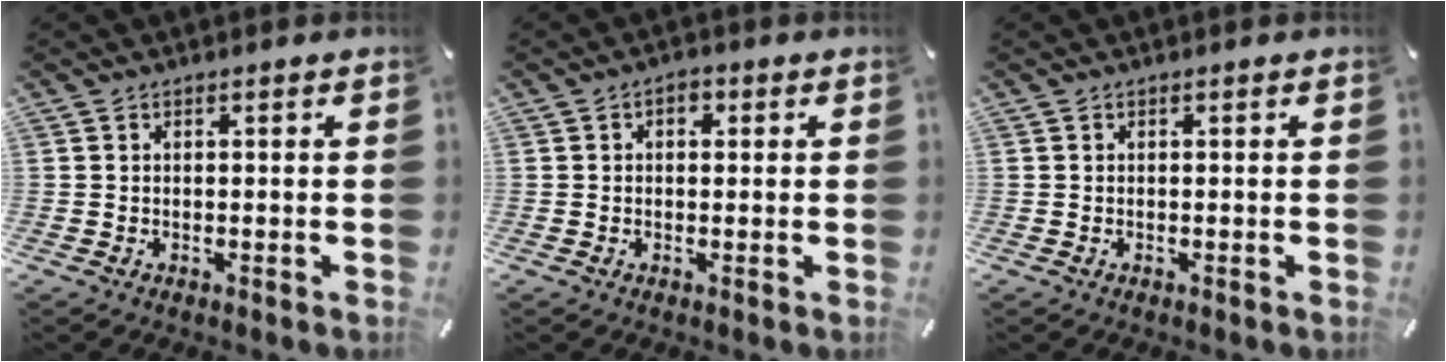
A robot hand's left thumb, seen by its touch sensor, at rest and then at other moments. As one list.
[{"total": 2.4, "force": [0.4, 1.6, 1.7], "torque": [-0.027, 0.006, 0.004]}, {"total": 0.0}]